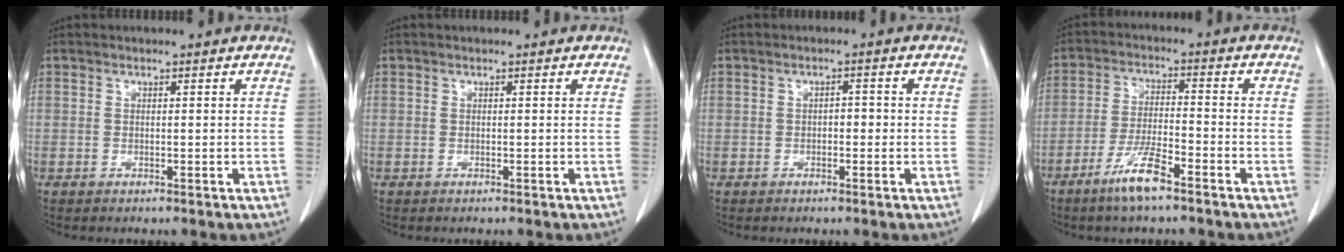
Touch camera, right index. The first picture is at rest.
{"total": 0.0}
{"total": 1.5, "force": [-0.3, 0.8, 1.2], "torque": [-0.012, 0.006, -0.007]}
{"total": 7.2, "force": [-4.9, 0.7, 5.2], "torque": [-0.107, -0.010, -0.095]}